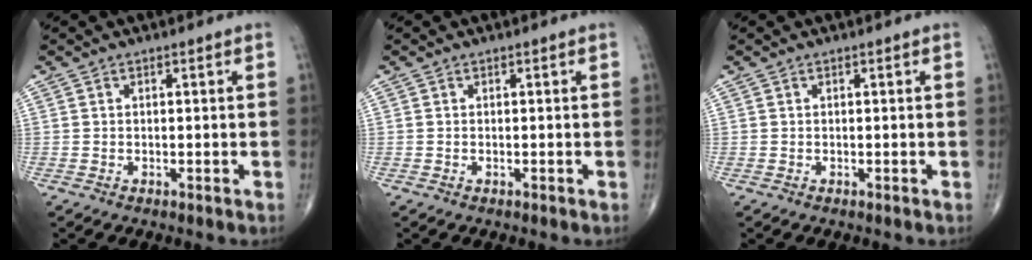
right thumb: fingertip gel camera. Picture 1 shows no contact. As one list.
[{"total": 0.0}, {"total": 0.0}]